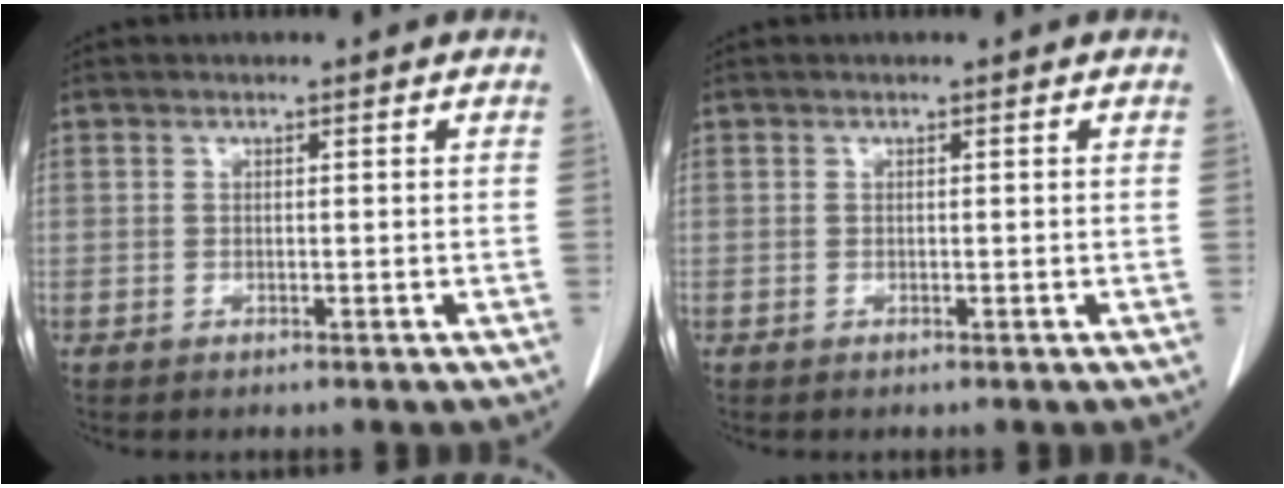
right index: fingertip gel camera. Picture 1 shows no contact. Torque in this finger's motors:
{"motor_torque": [0.00, 0.00, 0.00, 0.00]}